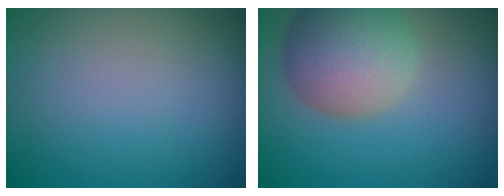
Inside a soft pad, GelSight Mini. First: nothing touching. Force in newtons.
{"total": 7.0, "press": 6.9, "slide": 0.6}